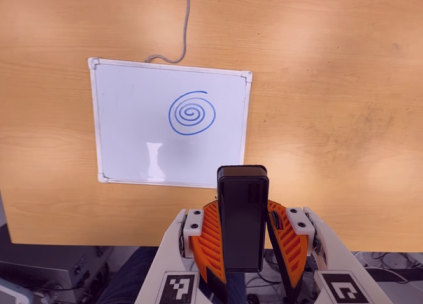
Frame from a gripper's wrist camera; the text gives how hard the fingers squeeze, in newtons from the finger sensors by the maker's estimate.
{"total": 6.9, "left": 6.0, "right": 7.7}